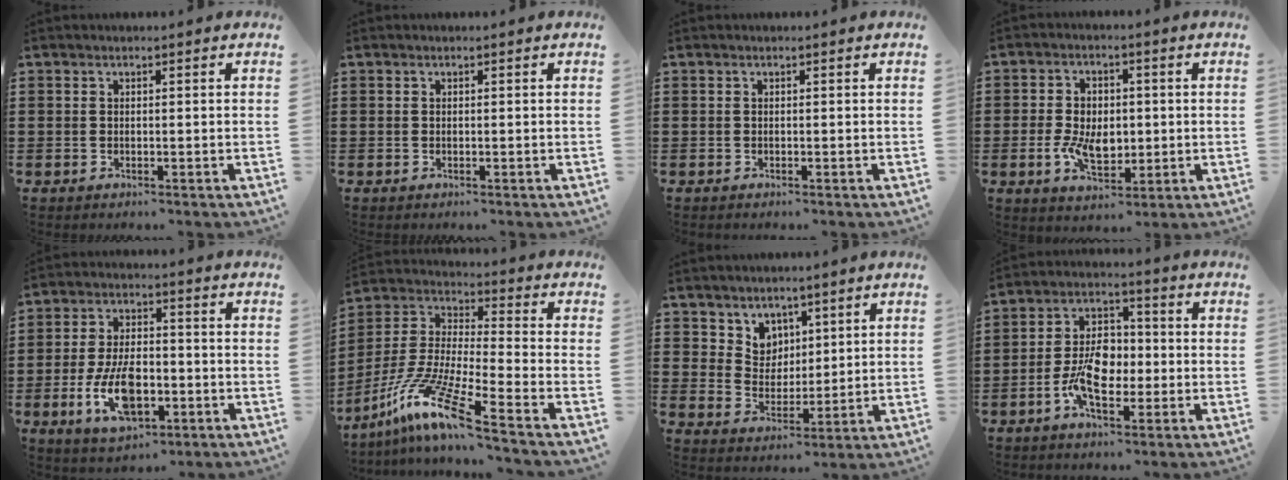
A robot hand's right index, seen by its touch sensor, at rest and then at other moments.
{"total": 0.0}
{"total": 0.0}
{"total": 7.0, "force": [-0.8, 4.5, 5.3], "torque": [-0.109, 0.004, -0.019]}
{"total": 10.3, "force": [-3.1, 5.1, 8.4], "torque": [-0.174, -0.007, -0.058]}
{"total": 12.6, "force": [-9.2, 0.0, 8.5], "torque": [-0.199, -0.017, -0.188]}
{"total": 5.3, "force": [3.6, 3.9, 0.1], "torque": [-0.029, 0.000, 0.069]}
{"total": 8.2, "force": [-2.0, 4.8, 6.3], "torque": [-0.129, 0.005, -0.042]}